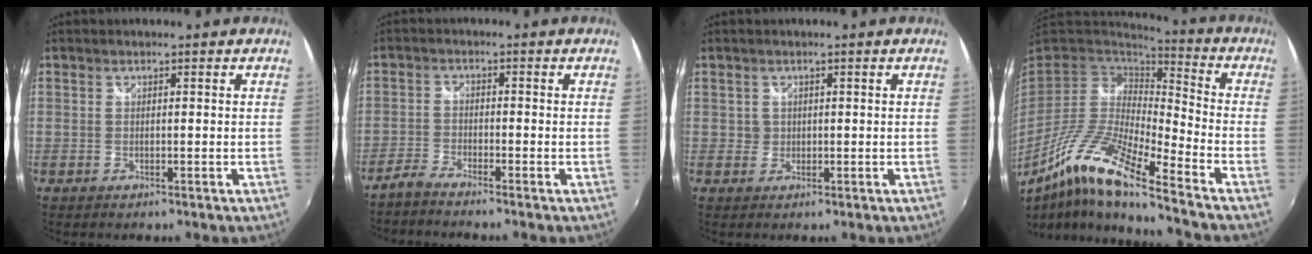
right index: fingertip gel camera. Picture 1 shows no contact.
{"total": 3.0, "force": [-2.8, 0.3, 0.8], "torque": [-0.031, -0.004, -0.063]}
{"total": 1.4, "force": [0.1, 1.4, 0.0], "torque": [0.005, 0.003, 0.003]}
{"total": 17.0, "force": [-10.8, 1.6, 13.1], "torque": [-0.241, -0.032, -0.217]}